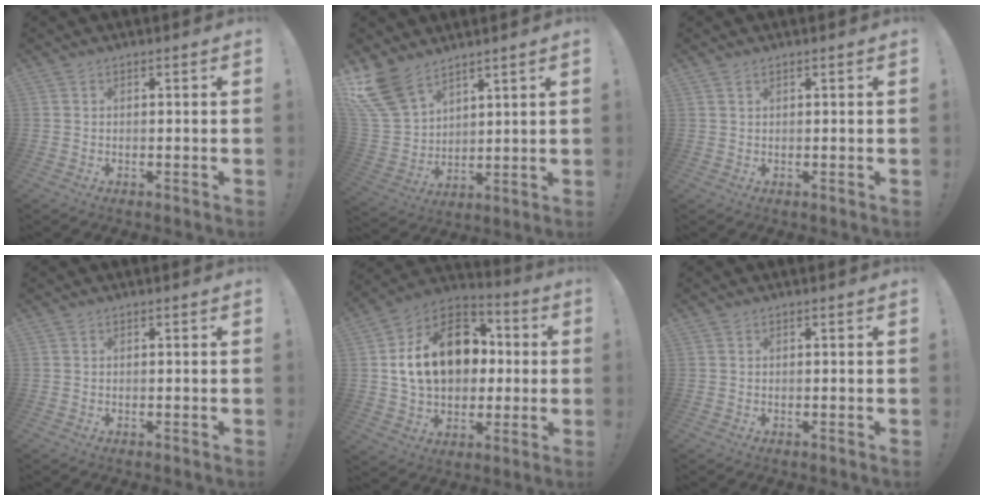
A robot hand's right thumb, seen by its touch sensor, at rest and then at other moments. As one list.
[{"total": 13.6, "force": [9.7, 7.6, 5.8], "torque": [-0.140, -0.062, 0.188]}, {"total": 0.7, "force": [-0.3, -0.5, -0.3], "torque": [0.003, 0.005, -0.006]}, {"total": 0.0}, {"total": 21.1, "force": [3.1, 15.2, 14.3], "torque": [-0.218, 0.011, 0.073]}, {"total": 0.0}]